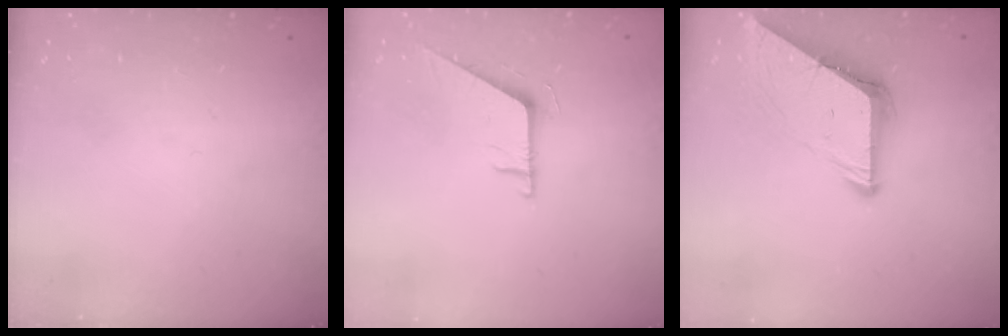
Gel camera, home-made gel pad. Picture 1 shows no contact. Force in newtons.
{"total": 5.4, "press": 5.4, "slide": 0.5}
{"total": 8.6, "press": 8.6, "slide": 0.9}